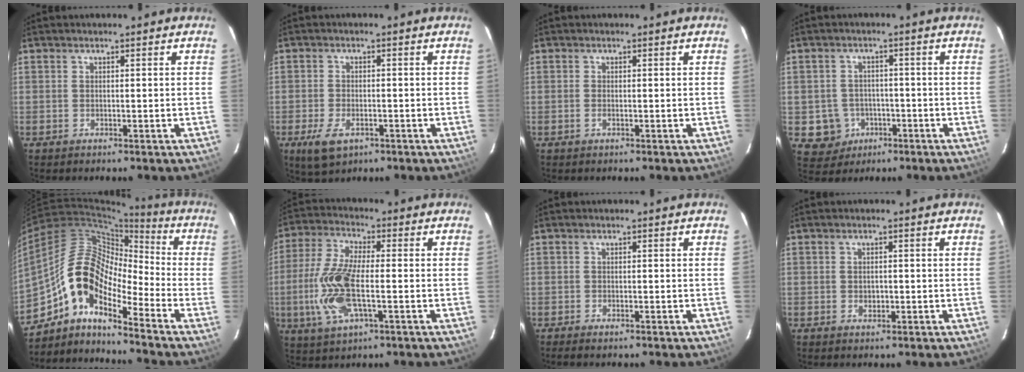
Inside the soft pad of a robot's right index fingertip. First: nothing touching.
{"total": 6.2, "force": [-3.1, 3.3, 4.2], "torque": [-0.100, -0.014, -0.051]}
{"total": 0.8, "force": [-0.3, 0.3, 0.7], "torque": [-0.016, 0.000, -0.006]}
{"total": 6.5, "force": [-2.2, 6.0, 1.0], "torque": [-0.036, 0.019, -0.018]}
{"total": 13.4, "force": [-8.1, 5.4, 9.3], "torque": [-0.152, 0.017, -0.171]}
{"total": 13.6, "force": [-2.8, 4.7, 12.4], "torque": [-0.273, -0.004, -0.058]}
{"total": 1.5, "force": [-1.2, 0.4, 0.8], "torque": [-0.019, -0.004, -0.021]}
{"total": 1.7, "force": [-0.3, 1.2, 1.1], "torque": [-0.018, 0.003, -0.004]}